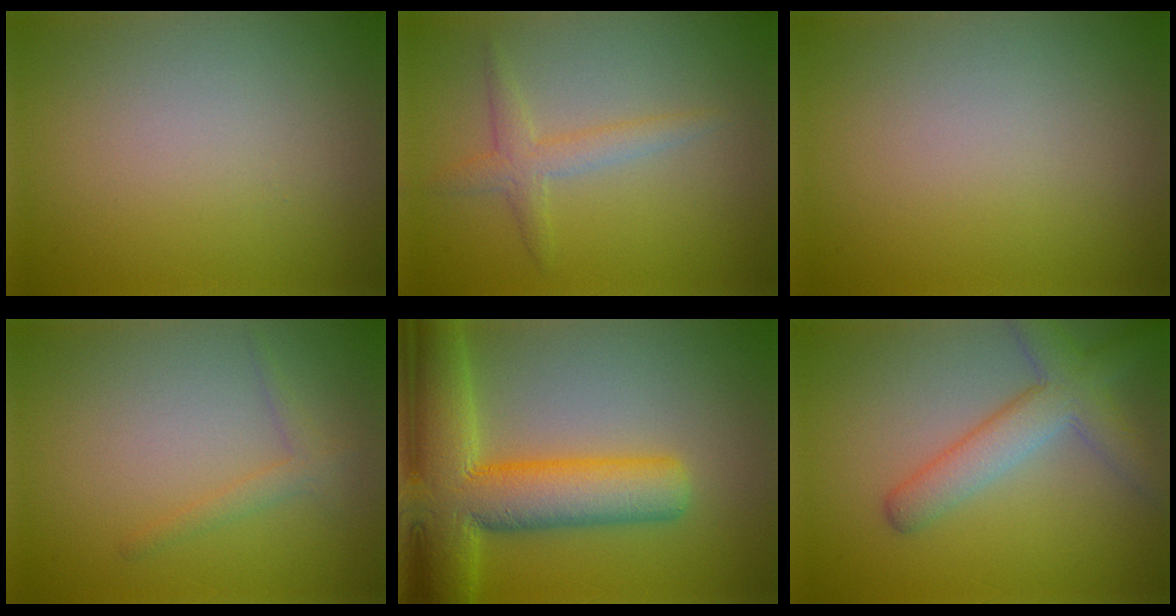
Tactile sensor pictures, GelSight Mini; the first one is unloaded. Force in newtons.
{"total": 2.3, "press": 2.3, "slide": 0.1}
{"total": 0.0}
{"total": 1.4, "press": 1.4, "slide": 0.1}
{"total": 10.7, "press": 10.7, "slide": 0.5}
{"total": 4.8, "press": 4.8, "slide": 0.2}